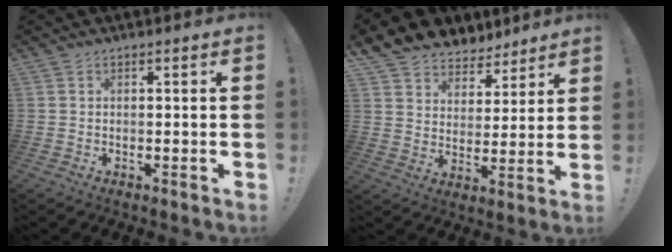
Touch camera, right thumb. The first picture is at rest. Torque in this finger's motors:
{"motor_torque": [0.82, 1.71, 0.27, 0.20, 0.04]}